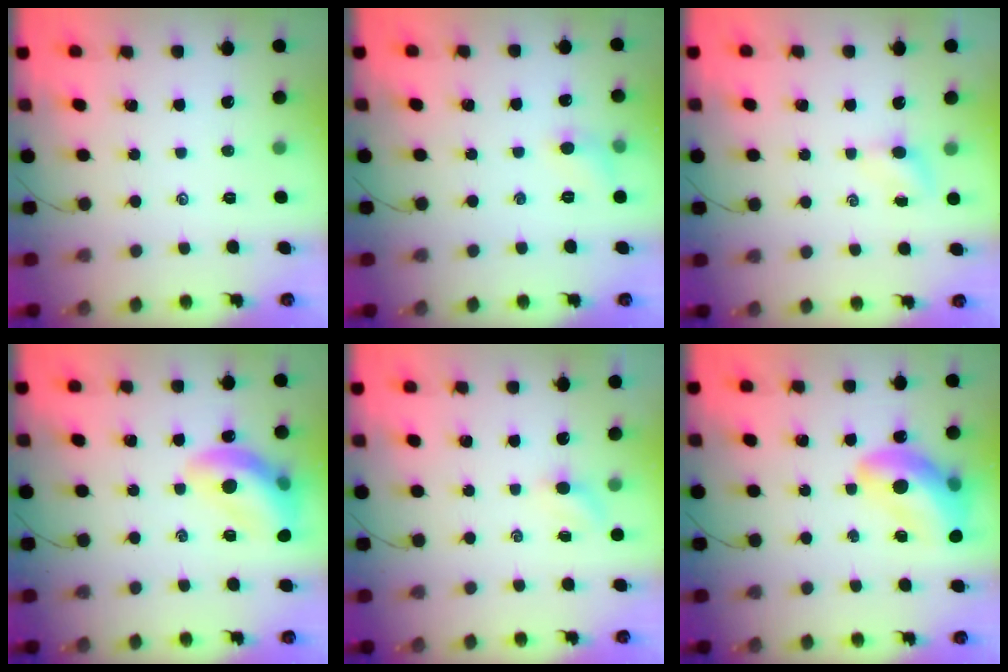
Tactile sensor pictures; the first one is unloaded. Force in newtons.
{"total": 5.0, "press": 4.8, "slide": 1.6}
{"total": 4.0, "press": 3.8, "slide": 1.1}
{"total": 15.3, "press": 15.1, "slide": 2.7}
{"total": 2.2, "press": 2.1, "slide": 0.8}
{"total": 15.5, "press": 14.9, "slide": 4.4}